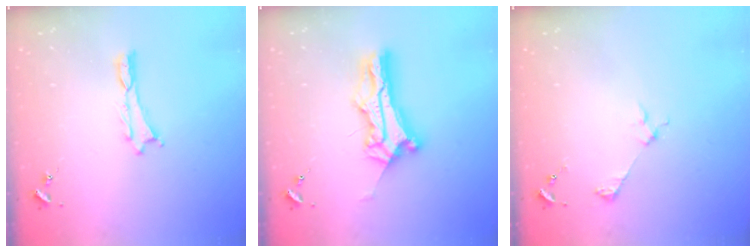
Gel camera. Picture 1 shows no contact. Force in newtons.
{"total": 10.1, "press": 10.0, "slide": 0.7}
{"total": 2.5, "press": 2.5, "slide": 0.2}